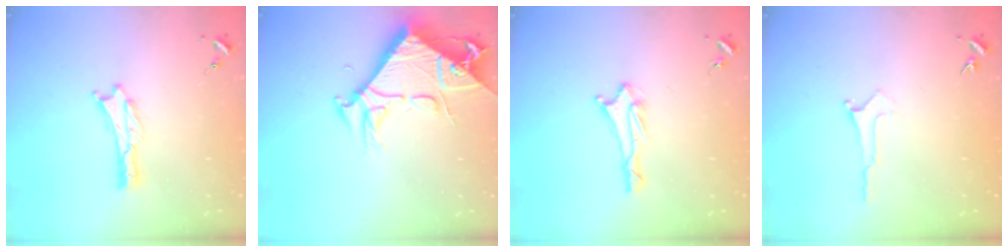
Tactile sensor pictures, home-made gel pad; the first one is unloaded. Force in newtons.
{"total": 9.0, "press": 9.0, "slide": 0.9}
{"total": 1.7, "press": 1.6, "slide": 0.6}
{"total": 0.0}